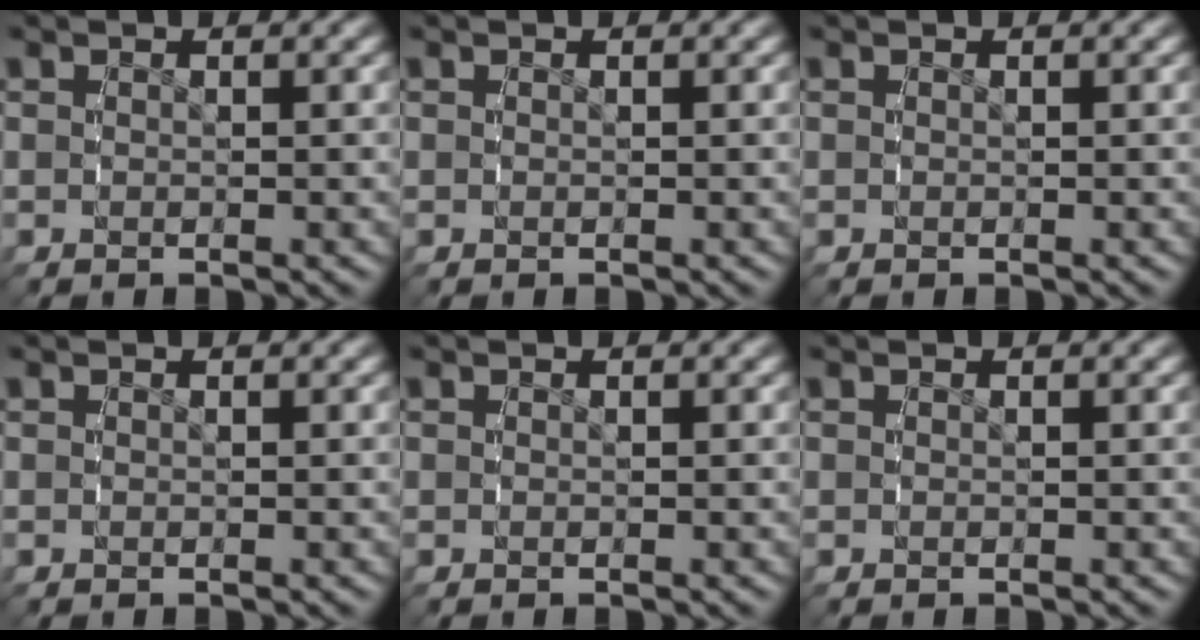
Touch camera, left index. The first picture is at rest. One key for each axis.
{"total": 0.0}
{"total": 0.0}
{"total": 0.0}
{"total": 0.0}
{"total": 0.0}